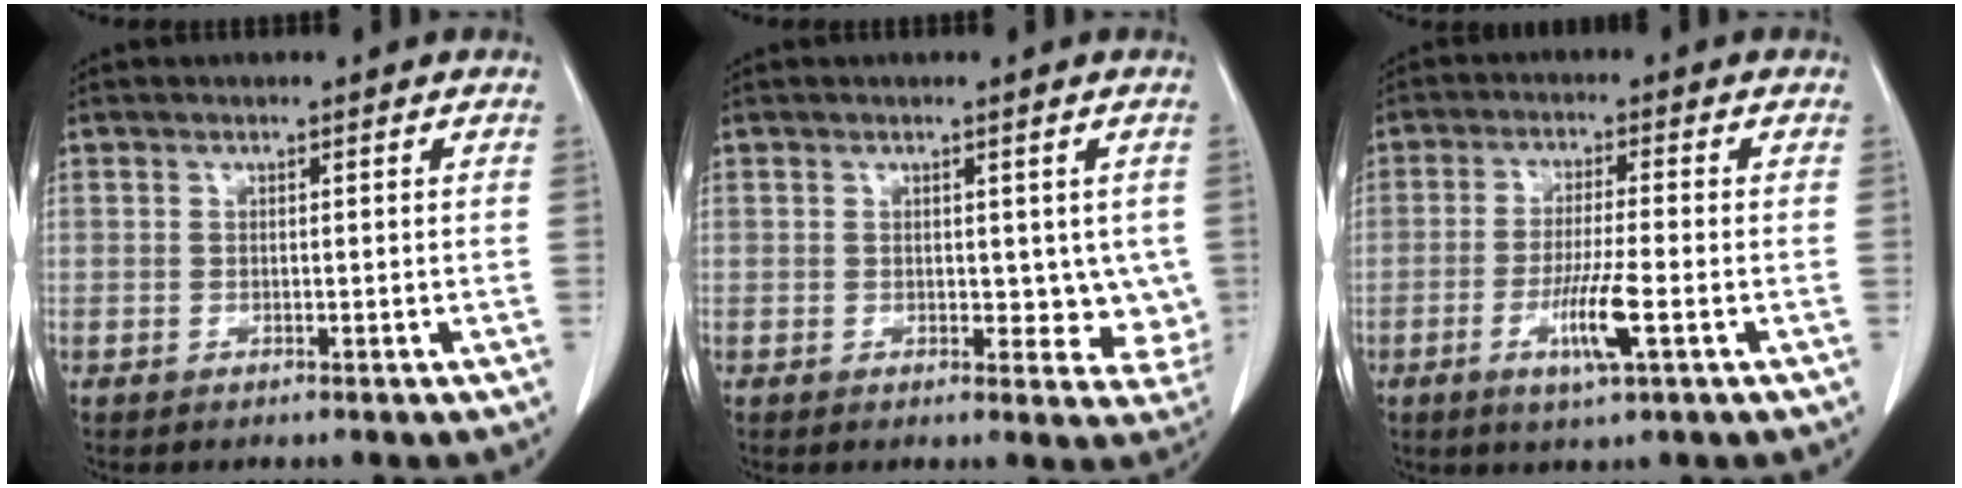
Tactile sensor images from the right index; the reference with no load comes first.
{"total": 5.4, "force": [0.6, 3.4, 4.1], "torque": [-0.024, -0.006, 0.011]}
{"total": 7.0, "force": [-2.6, 0.0, 6.5], "torque": [-0.124, -0.014, -0.047]}